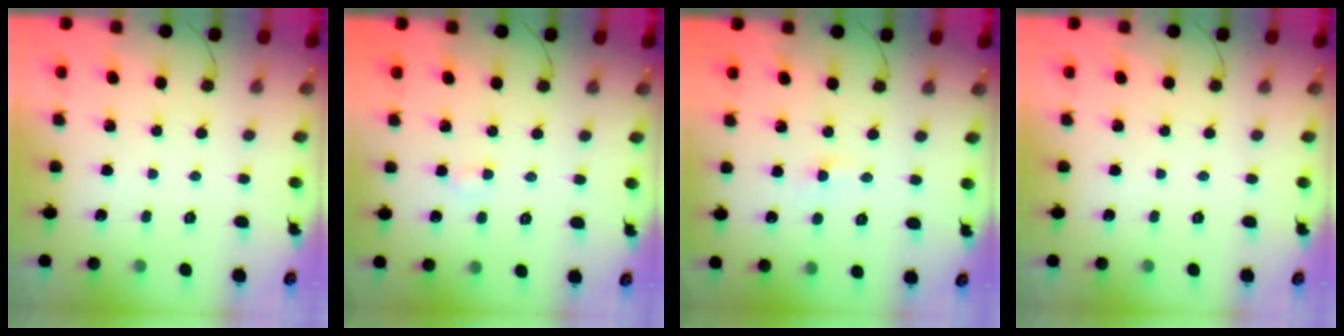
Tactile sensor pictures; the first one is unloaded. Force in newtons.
{"total": 2.2, "press": 2.0, "slide": 0.8}
{"total": 1.9, "press": 1.7, "slide": 0.9}
{"total": 0.0}